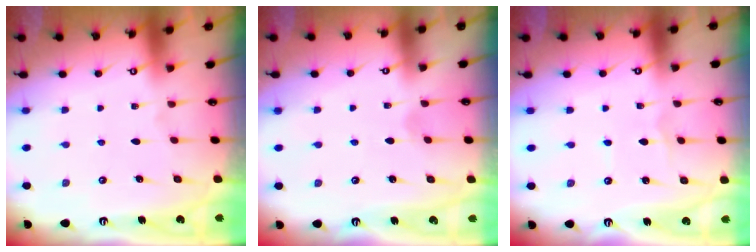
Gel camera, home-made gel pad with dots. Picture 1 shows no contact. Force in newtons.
{"total": 1.2, "press": 1.2, "slide": 0.1}
{"total": 1.3, "press": 1.3, "slide": 0.1}